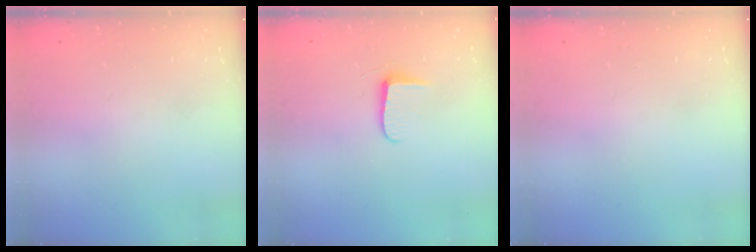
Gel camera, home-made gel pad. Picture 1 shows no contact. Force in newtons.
{"total": 5.6, "press": 5.6, "slide": 0.7}
{"total": 0.0}